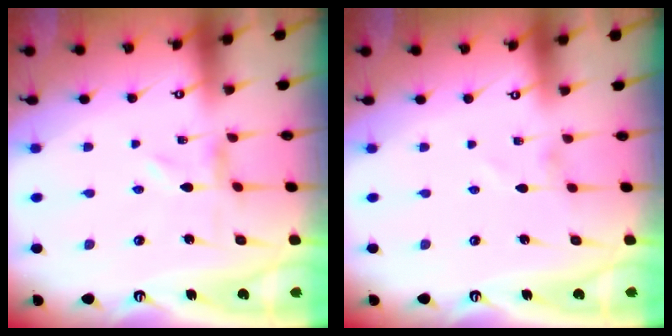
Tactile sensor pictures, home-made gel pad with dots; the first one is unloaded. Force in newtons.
{"total": 0.5, "press": 0.5, "slide": 0.1}